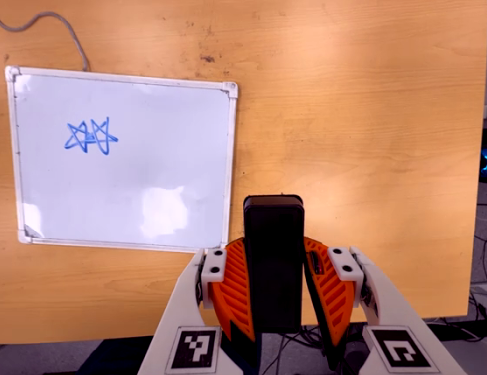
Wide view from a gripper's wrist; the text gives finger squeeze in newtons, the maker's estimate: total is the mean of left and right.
{"total": 7.8, "left": 6.3, "right": 9.4}